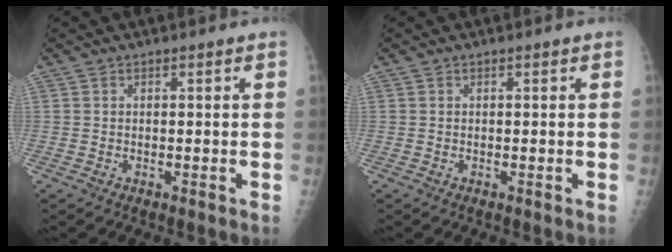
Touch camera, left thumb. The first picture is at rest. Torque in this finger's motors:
{"motor_torque": [0.02, 0.05, 0.00, 0.00, 0.00]}